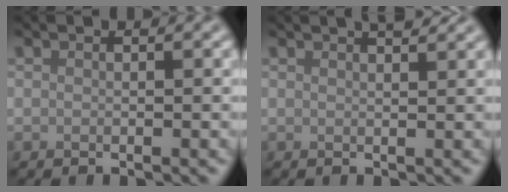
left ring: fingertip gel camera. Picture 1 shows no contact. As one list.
[{"total": 2.6, "force": [2.0, 0.7, 1.5], "torque": [-0.005, 0.010, 0.012]}]